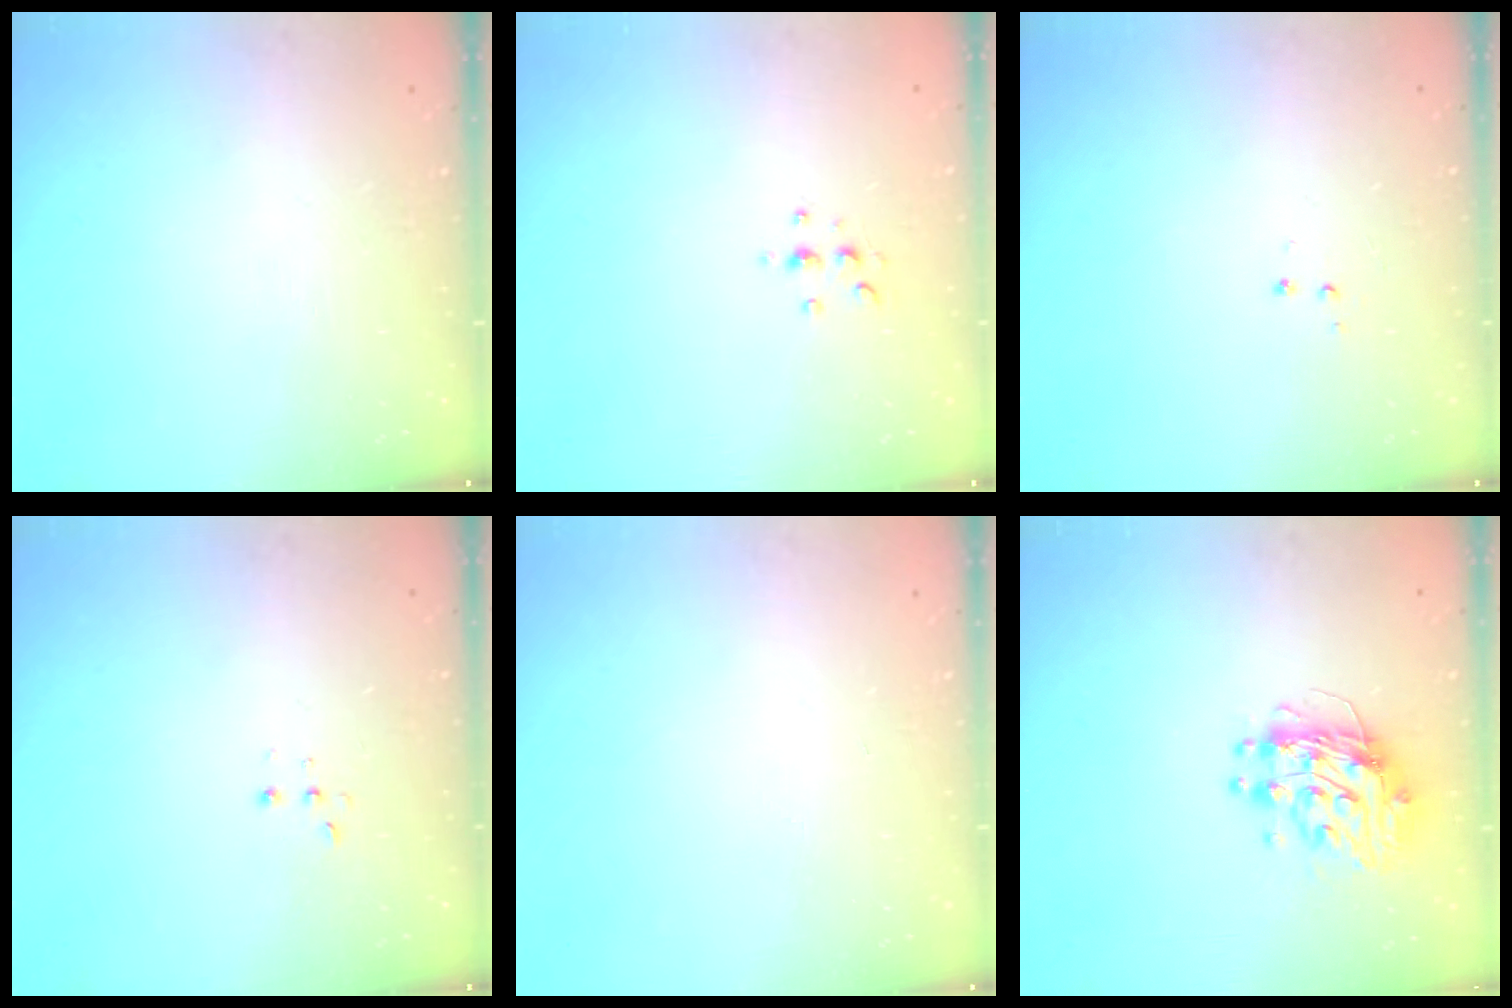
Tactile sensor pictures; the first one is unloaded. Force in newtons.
{"total": 3.1, "press": 3.1, "slide": 0.5}
{"total": 3.3, "press": 3.3, "slide": 0.4}
{"total": 2.2, "press": 2.2, "slide": 0.5}
{"total": 0.0}
{"total": 10.2, "press": 10.2, "slide": 0.8}